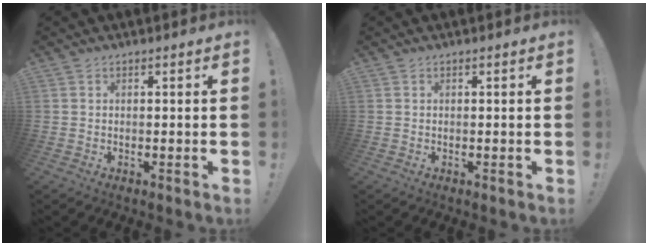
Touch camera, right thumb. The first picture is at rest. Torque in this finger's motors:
{"motor_torque": [-0.07, 0.07, 0.00, 0.00, 0.00]}